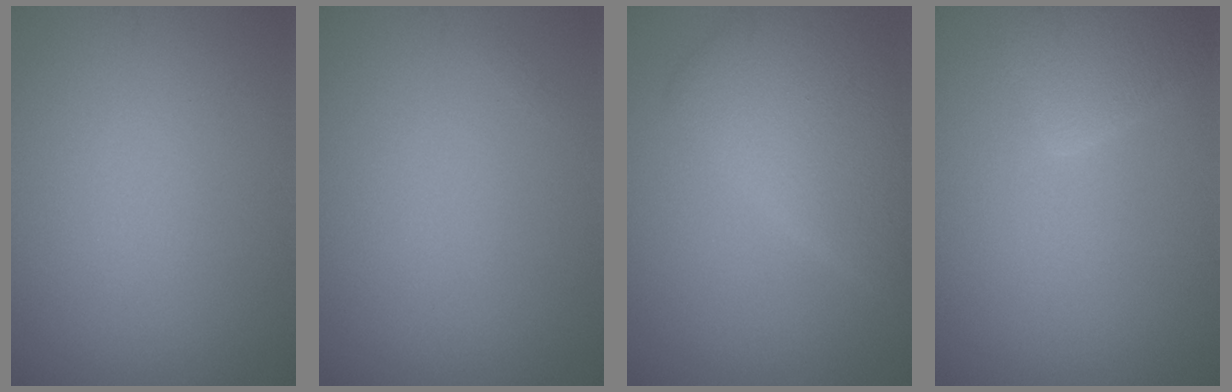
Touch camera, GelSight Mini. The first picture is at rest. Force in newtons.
{"total": 0.0}
{"total": 5.9, "press": 5.9, "slide": 0.0}
{"total": 3.3, "press": 3.2, "slide": 0.2}